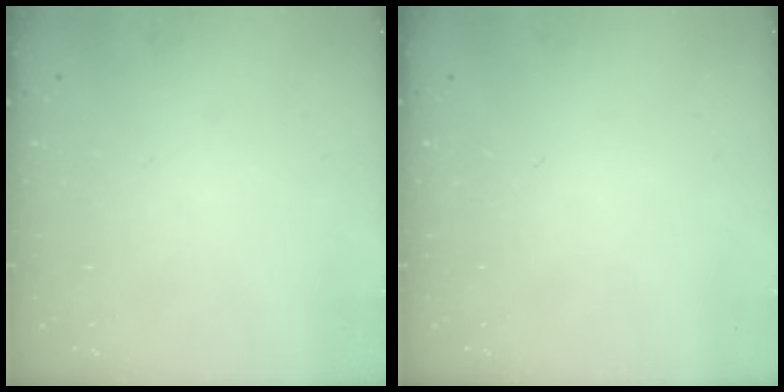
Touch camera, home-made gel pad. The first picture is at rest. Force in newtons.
{"total": 0.0}